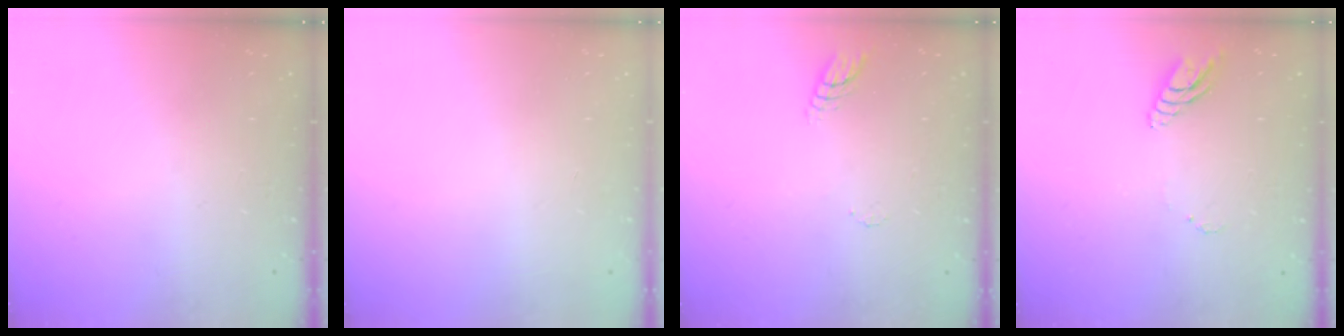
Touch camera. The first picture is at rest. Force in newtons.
{"total": 0.0}
{"total": 5.5, "press": 5.5, "slide": 0.5}
{"total": 8.7, "press": 8.6, "slide": 1.1}